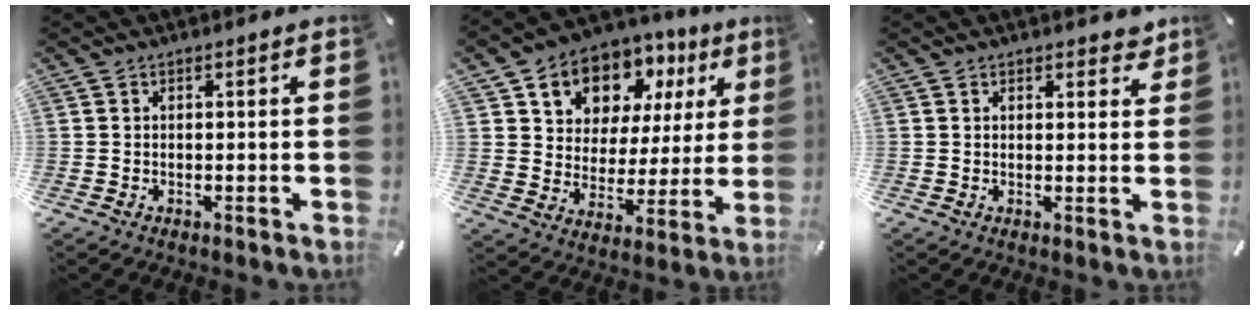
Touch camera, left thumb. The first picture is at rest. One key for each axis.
{"total": 10.9, "fx": 7.0, "fy": 8.3, "fz": 1.6, "tx": -0.038, "ty": -0.060, "tz": 0.130}
{"total": 2.0, "fx": 1.4, "fy": 1.3, "fz": 0.6, "tx": 0.010, "ty": -0.006, "tz": 0.022}